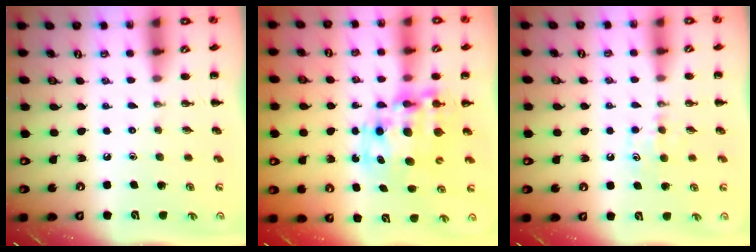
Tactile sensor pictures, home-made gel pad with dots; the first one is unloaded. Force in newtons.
{"total": 11.7, "press": 11.4, "slide": 2.8}
{"total": 4.6, "press": 4.4, "slide": 1.3}